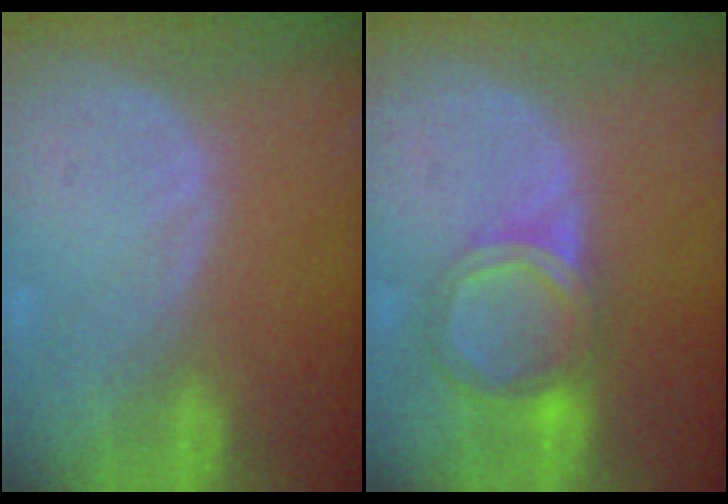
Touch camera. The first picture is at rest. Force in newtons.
{"total": 6.5, "press": 5.7, "slide": 3.1}